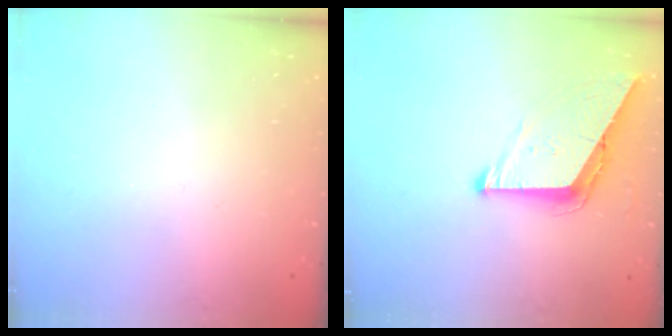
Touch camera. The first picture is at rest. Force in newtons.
{"total": 7.7, "press": 7.7, "slide": 0.3}